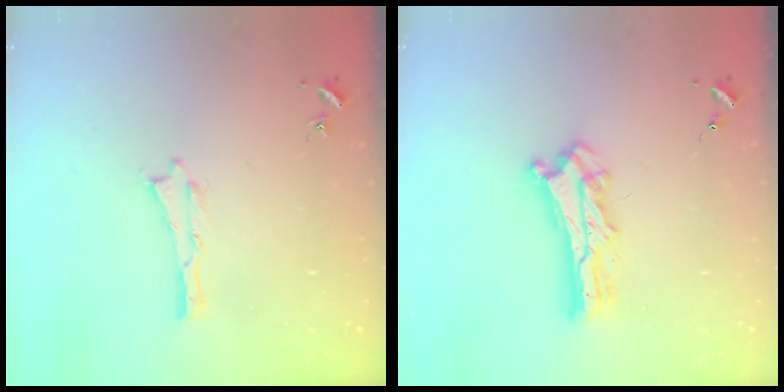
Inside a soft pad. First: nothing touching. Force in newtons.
{"total": 7.2, "press": 7.1, "slide": 0.6}